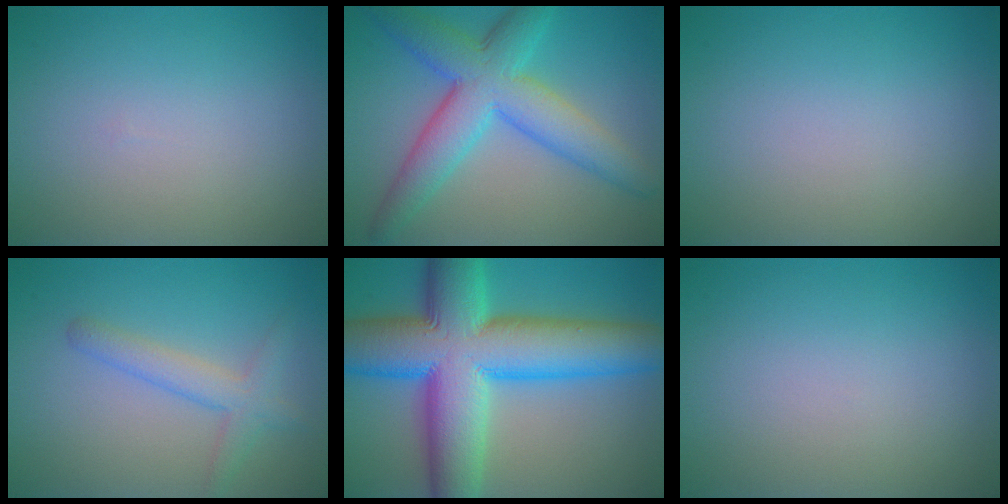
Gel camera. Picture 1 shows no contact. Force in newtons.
{"total": 7.9, "press": 7.9, "slide": 0.3}
{"total": 0.0}
{"total": 2.9, "press": 2.8, "slide": 0.2}
{"total": 15.4, "press": 15.4, "slide": 0.3}
{"total": 0.0}